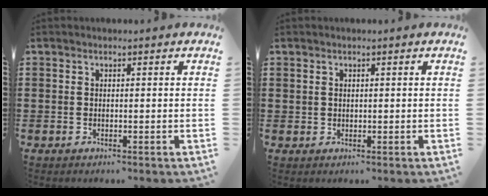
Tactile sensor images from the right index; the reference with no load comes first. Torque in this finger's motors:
{"motor_torque": [-0.42, 1.02, -0.08, -0.01]}